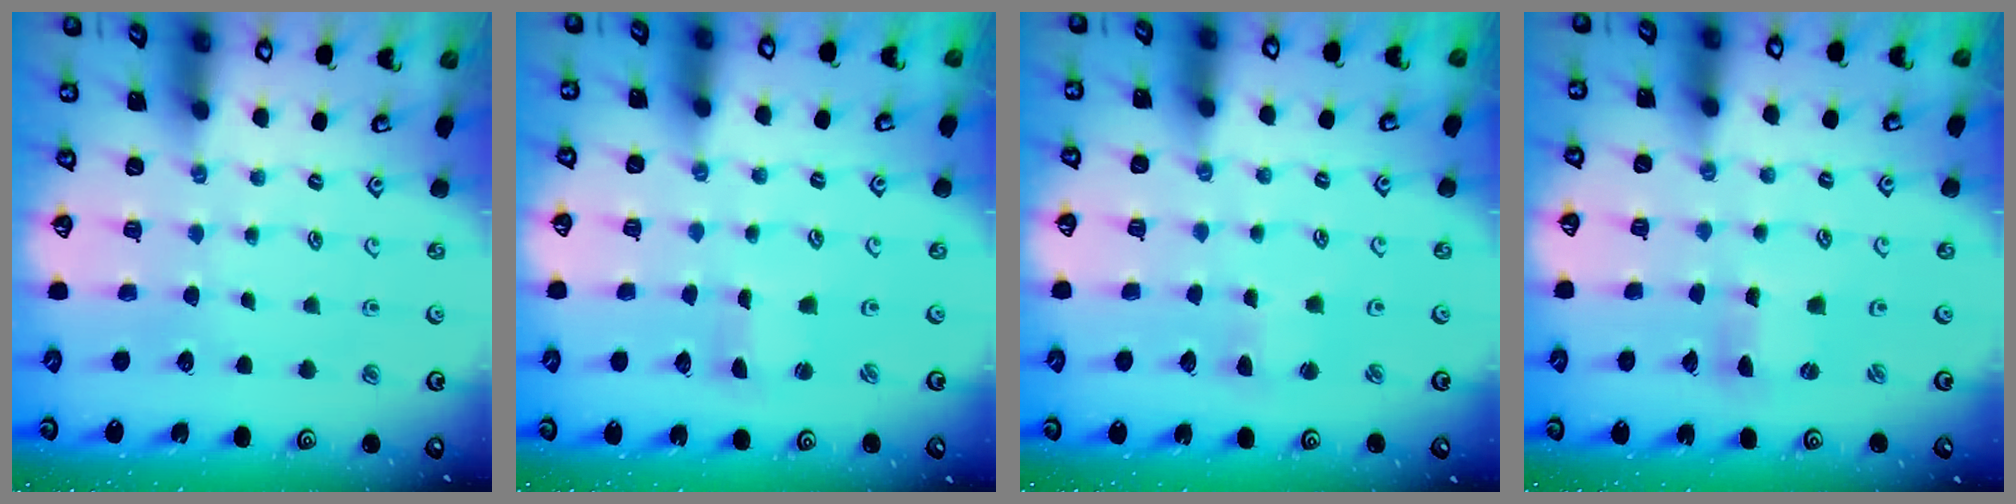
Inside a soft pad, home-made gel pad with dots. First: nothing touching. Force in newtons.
{"total": 0.8, "press": 0.8, "slide": 0.1}
{"total": 2.0, "press": 1.9, "slide": 0.6}
{"total": 2.5, "press": 2.5, "slide": 0.2}